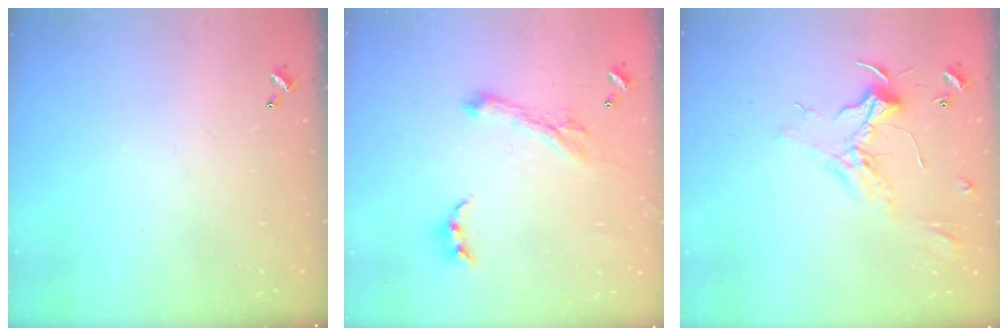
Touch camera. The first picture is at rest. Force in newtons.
{"total": 1.6, "press": 1.1, "slide": 1.2}
{"total": 2.5, "press": 2.3, "slide": 0.8}